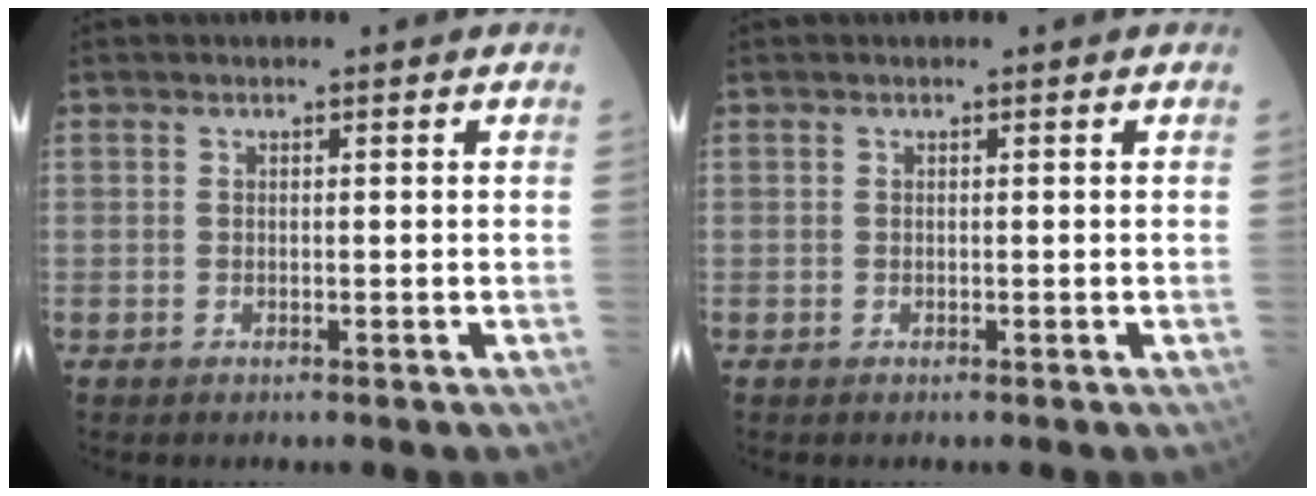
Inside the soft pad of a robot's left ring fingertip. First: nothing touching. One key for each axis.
{"total": 0.0}